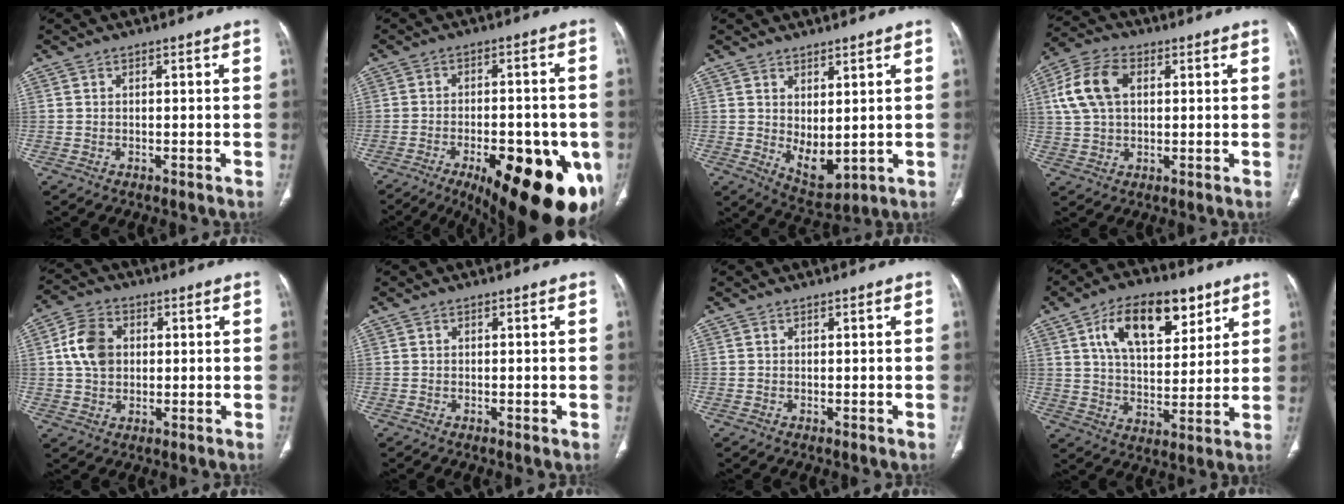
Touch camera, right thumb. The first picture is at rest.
{"total": 26.6, "force": [-10.8, 10.4, 22.0], "torque": [-0.236, 0.009, -0.137]}
{"total": 6.7, "force": [0.8, 3.5, 5.6], "torque": [-0.077, -0.021, 0.036]}
{"total": 10.6, "force": [2.6, 6.8, 7.7], "torque": [-0.155, 0.018, 0.046]}
{"total": 7.9, "force": [1.3, 5.8, 5.2], "torque": [-0.091, 0.006, 0.023]}
{"total": 0.9, "force": [-0.2, 0.3, 0.8], "torque": [-0.010, -0.002, -0.002]}
{"total": 0.0}
{"total": 16.5, "force": [8.0, 8.6, 11.6], "torque": [-0.148, -0.026, 0.138]}